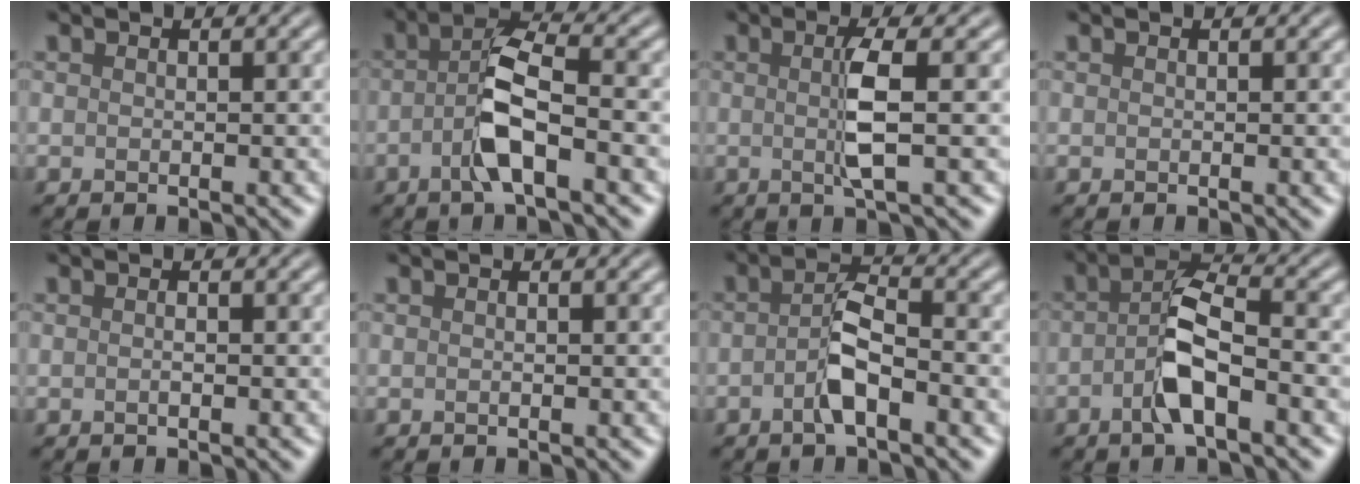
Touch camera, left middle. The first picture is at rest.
{"total": 5.1, "force": [-1.7, 1.3, 4.6], "torque": [-0.092, 0.010, -0.039]}
{"total": 3.4, "force": [0.0, 0.3, 3.3], "torque": [-0.069, -0.005, -0.001]}
{"total": 0.5, "force": [0.0, 0.1, 0.5], "torque": [-0.004, 0.001, 0.000]}
{"total": 0.5, "force": [-0.2, 0.1, 0.5], "torque": [-0.010, -0.001, -0.002]}
{"total": 0.0}
{"total": 3.4, "force": [-1.4, 1.0, 3.0], "torque": [-0.061, 0.007, -0.032]}
{"total": 4.6, "force": [-1.8, 1.4, 4.0], "torque": [-0.081, 0.009, -0.041]}